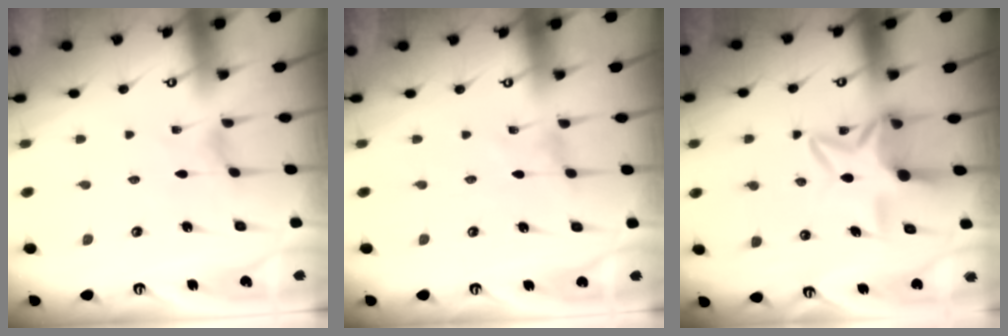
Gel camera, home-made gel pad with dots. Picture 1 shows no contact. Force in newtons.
{"total": 0.0}
{"total": 8.9, "press": 8.9, "slide": 0.8}